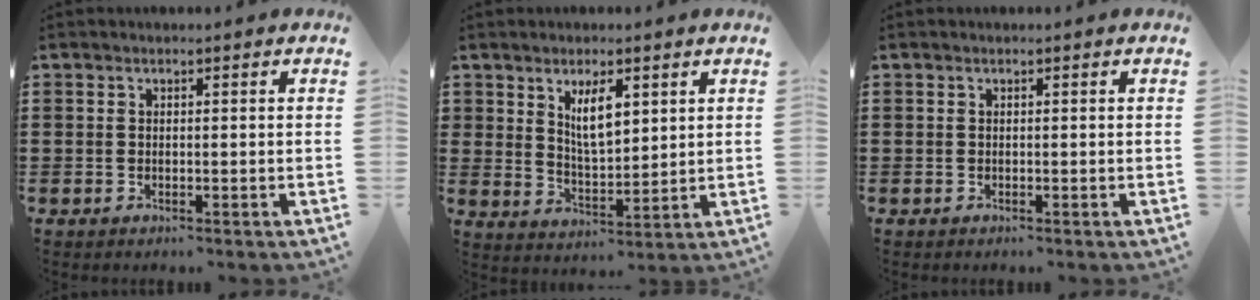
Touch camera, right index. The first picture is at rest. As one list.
[{"total": 5.9, "force": [2.9, 2.3, 4.5], "torque": [-0.083, -0.002, 0.048]}, {"total": 0.0}]